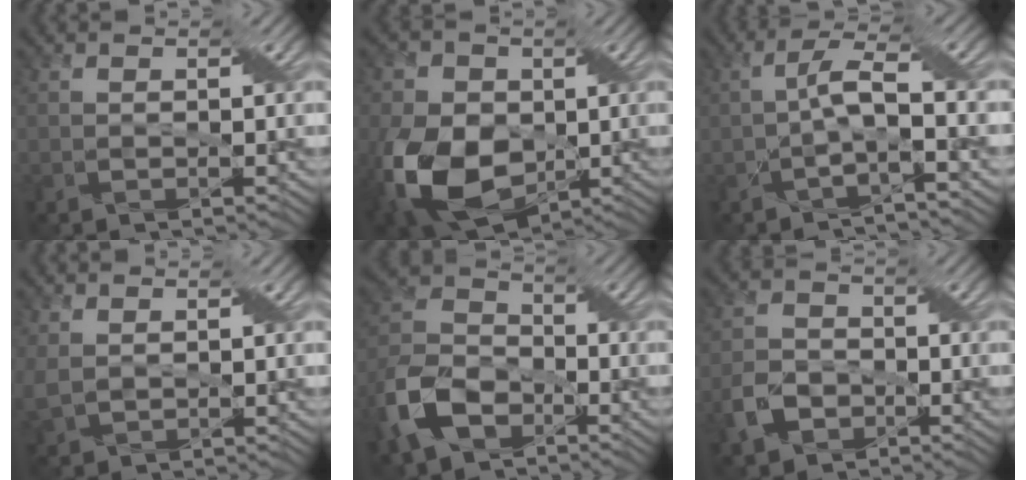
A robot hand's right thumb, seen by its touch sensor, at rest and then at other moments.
{"total": 15.2, "force": [-3.4, 10.9, 10.1], "torque": [-0.240, -0.034, -0.062]}
{"total": 4.4, "force": [-1.4, 0.6, 4.1], "torque": [-0.080, 0.012, -0.033]}
{"total": 2.7, "force": [0.9, 1.8, 1.8], "torque": [-0.056, 0.001, 0.022]}
{"total": 10.3, "force": [-5.6, 6.5, 5.6], "torque": [-0.144, -0.011, -0.133]}
{"total": 4.6, "force": [-2.7, 3.3, 1.7], "torque": [-0.045, -0.005, -0.064]}